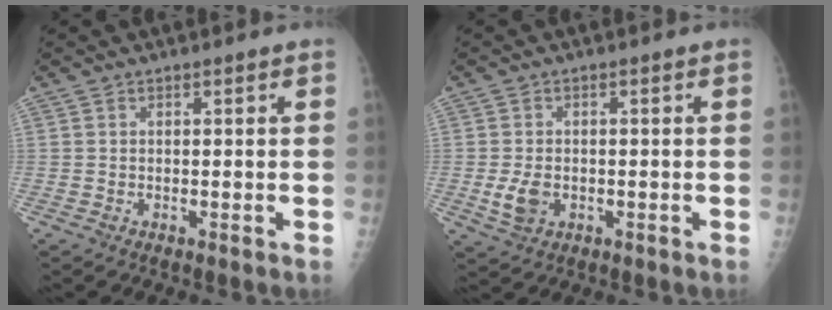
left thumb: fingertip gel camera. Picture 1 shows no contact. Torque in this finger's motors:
{"motor_torque": [0.03, 0.08, 0.63, 0.15, 0.11]}